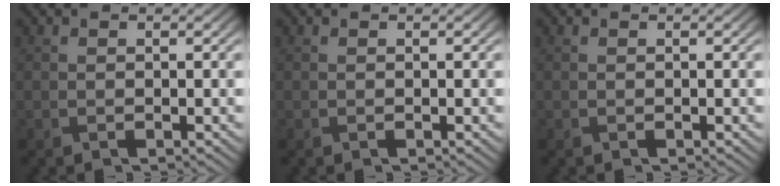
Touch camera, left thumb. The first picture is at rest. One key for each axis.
{"total": 0.0}
{"total": 0.0}